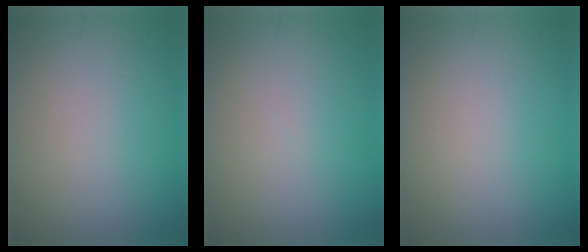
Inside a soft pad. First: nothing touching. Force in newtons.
{"total": 0.0}
{"total": 0.0}